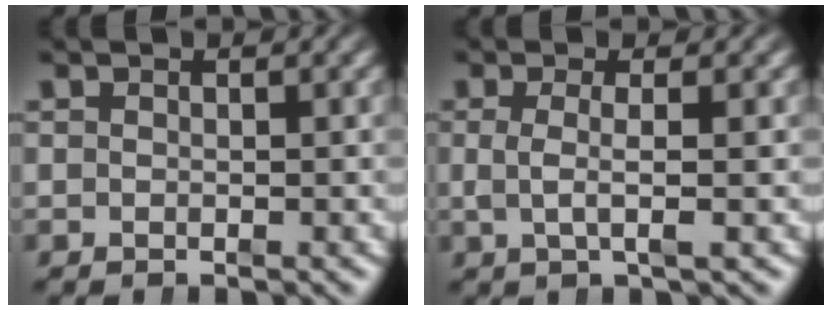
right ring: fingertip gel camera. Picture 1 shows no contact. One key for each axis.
{"total": 2.7, "fx": 0.1, "fy": 0.3, "fz": 2.7, "tx": -0.055, "ty": -0.008, "tz": 0.006}